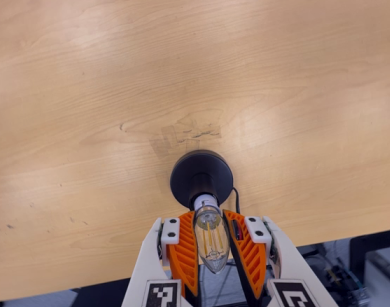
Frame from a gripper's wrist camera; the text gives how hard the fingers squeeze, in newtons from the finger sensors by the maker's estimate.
{"total": 14.8, "left": 15.3, "right": 14.4}